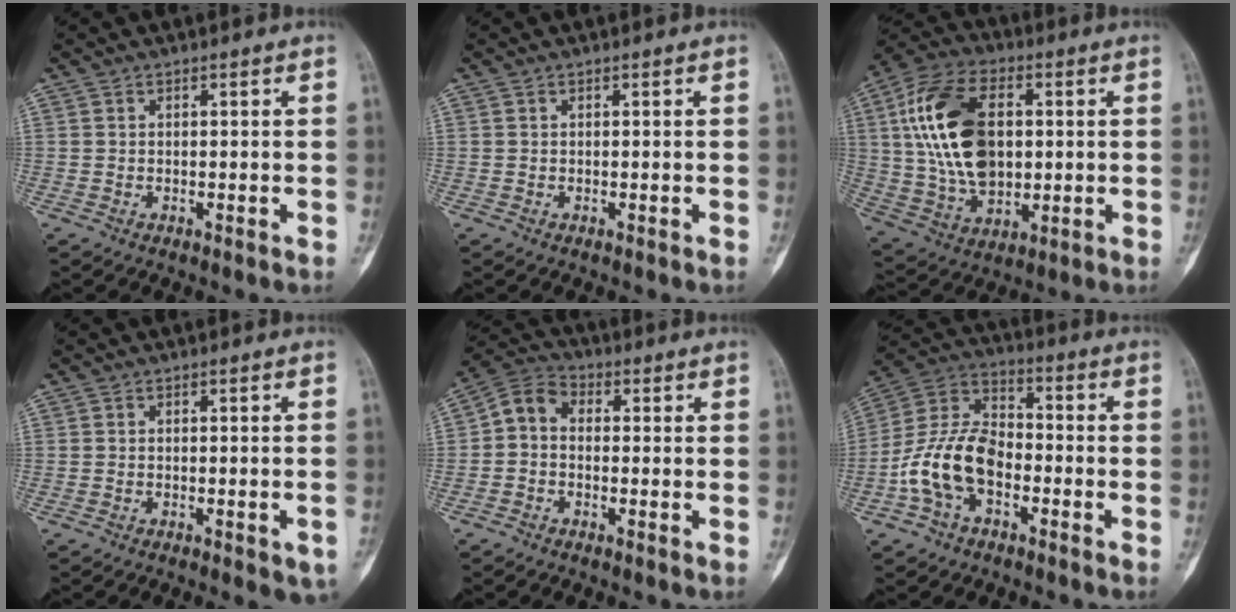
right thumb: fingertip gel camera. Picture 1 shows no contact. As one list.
[{"total": 0.0}, {"total": 20.2, "force": [2.9, 12.5, 15.5], "torque": [-0.286, 0.003, 0.057]}, {"total": 4.6, "force": [-2.2, 1.3, 3.8], "torque": [-0.043, 0.005, -0.025]}, {"total": 6.0, "force": [-0.4, 4.4, 4.0], "torque": [-0.061, 0.022, -0.026]}, {"total": 13.9, "force": [-4.4, 8.6, 10.0], "torque": [-0.194, 0.043, -0.090]}]